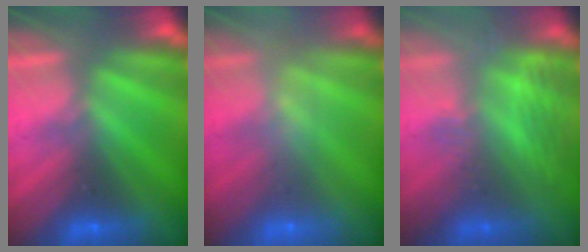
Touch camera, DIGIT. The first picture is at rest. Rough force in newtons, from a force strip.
{"total": 2.3}
{"total": 2.8}